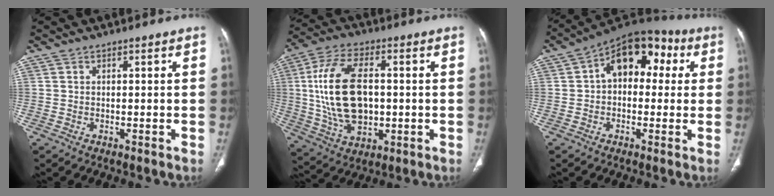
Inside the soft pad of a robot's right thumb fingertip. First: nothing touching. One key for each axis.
{"total": 17.9, "fx": 1.0, "fy": 10.1, "fz": 14.7, "tx": -0.279, "ty": 0.005, "tz": 0.026}
{"total": 13.7, "fx": 2.6, "fy": 9.0, "fz": 10.0, "tx": -0.100, "ty": 0.039, "tz": 0.025}